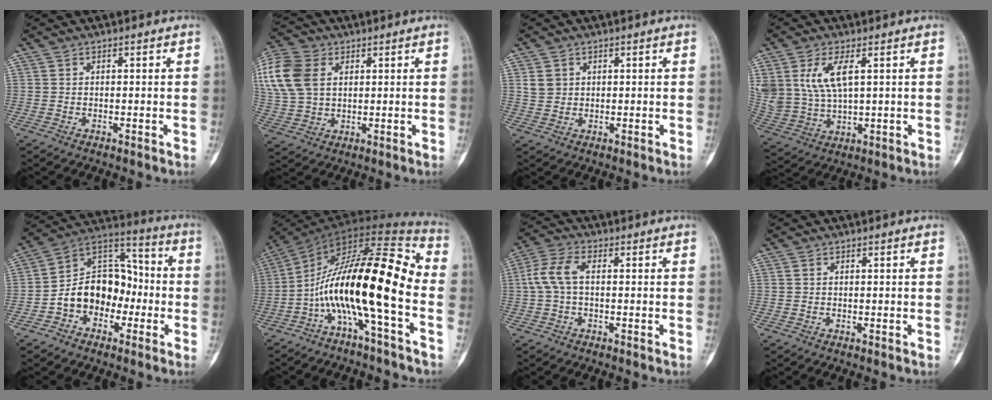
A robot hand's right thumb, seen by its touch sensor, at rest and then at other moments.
{"total": 14.1, "force": [4.1, 9.9, 9.2], "torque": [-0.200, 0.003, 0.080]}
{"total": 3.1, "force": [1.0, 2.6, 1.2], "torque": [-0.005, -0.001, 0.024]}
{"total": 11.2, "force": [3.8, 5.8, 8.8], "torque": [-0.183, -0.010, 0.089]}
{"total": 14.7, "force": [-3.8, 10.9, 9.0], "torque": [-0.104, 0.061, -0.074]}
{"total": 18.1, "force": [-5.3, 3.6, 16.9], "torque": [-0.306, 0.091, -0.096]}
{"total": 6.4, "force": [0.3, 3.6, 5.3], "torque": [-0.121, 0.018, 0.000]}
{"total": 0.0}